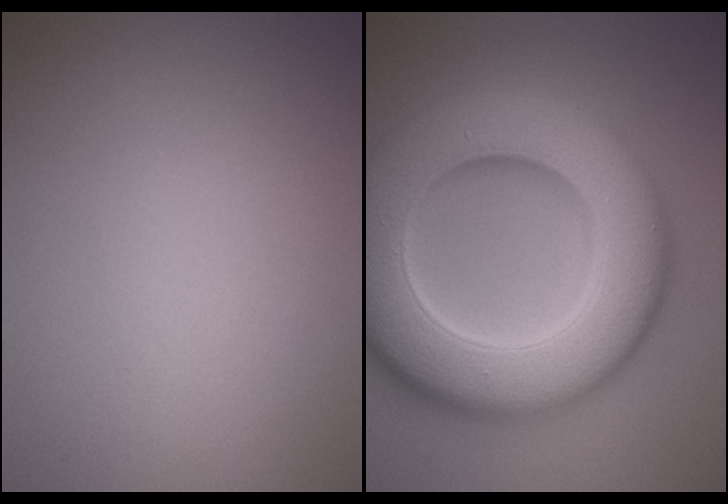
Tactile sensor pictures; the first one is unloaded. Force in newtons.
{"total": 13.9, "press": 13.9, "slide": 0.1}